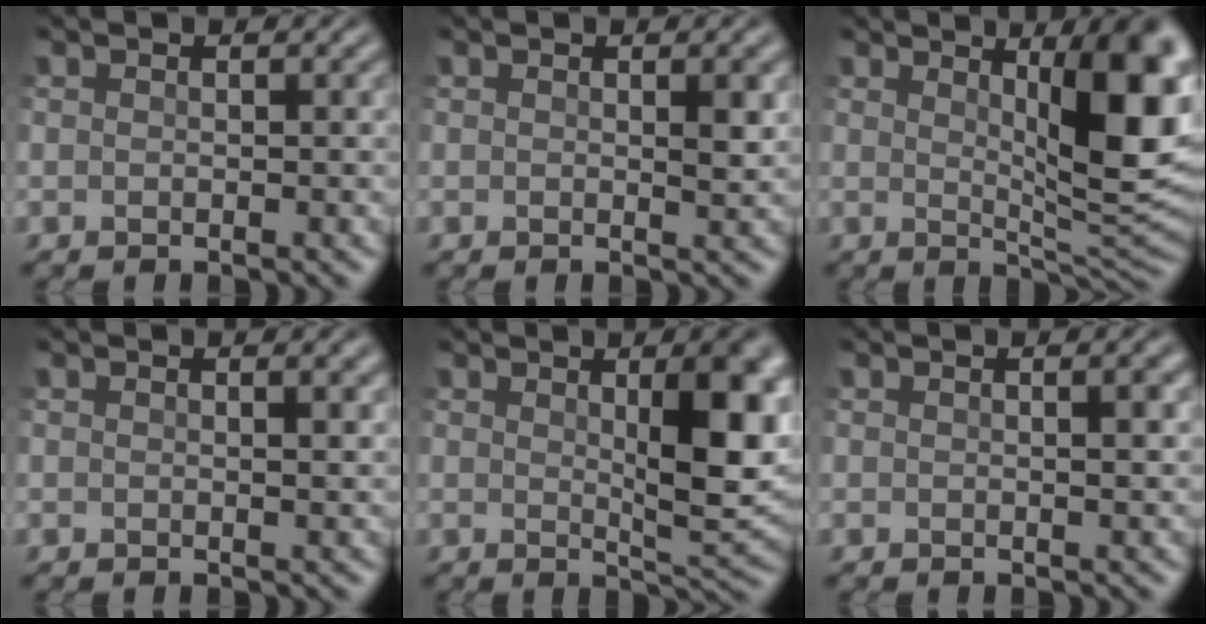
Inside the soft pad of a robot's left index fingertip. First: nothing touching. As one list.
[{"total": 1.5, "force": [0.3, 0.6, 1.3], "torque": [-0.021, -0.002, 0.009]}, {"total": 8.7, "force": [2.7, 2.0, 8.1], "torque": [-0.105, -0.004, 0.050]}, {"total": 1.0, "force": [0.4, 0.3, 0.8], "torque": [-0.013, 0.001, 0.009]}, {"total": 7.6, "force": [1.7, 2.4, 7.0], "torque": [-0.097, -0.001, 0.033]}, {"total": 1.3, "force": [0.2, 0.5, 1.1], "torque": [-0.017, 0.002, 0.006]}]